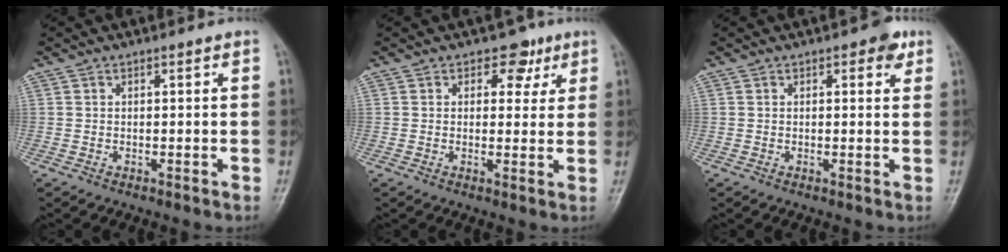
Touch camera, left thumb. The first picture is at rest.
{"total": 4.8, "force": [2.4, 3.4, 2.3], "torque": [0.003, -0.006, 0.027]}
{"total": 2.7, "force": [1.4, 1.4, 1.9], "torque": [-0.012, -0.002, 0.012]}